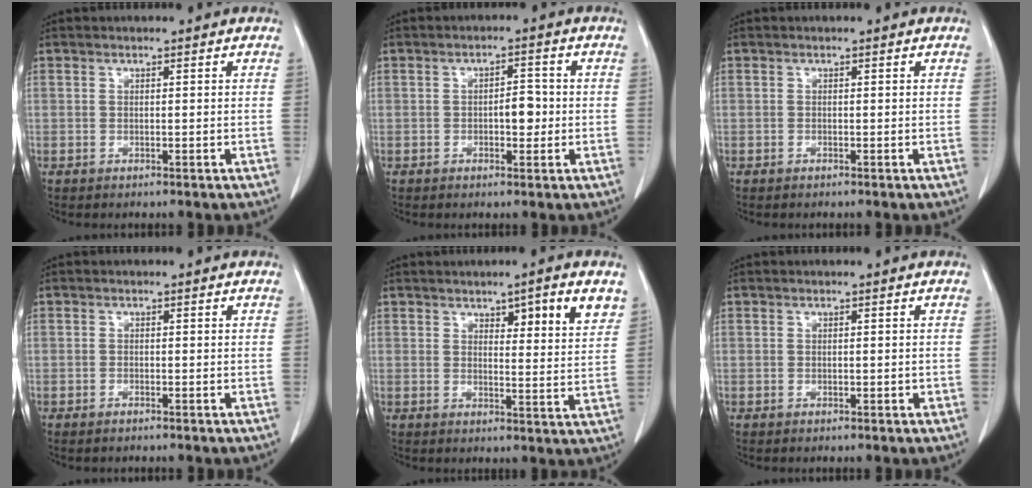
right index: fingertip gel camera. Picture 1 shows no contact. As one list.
[{"total": 3.2, "force": [-0.5, 1.5, 2.8], "torque": [-0.038, 0.005, -0.006]}, {"total": 0.0}, {"total": 0.8, "force": [-0.7, 0.2, 0.4], "torque": [-0.009, -0.001, -0.009]}, {"total": 7.4, "force": [4.3, 1.1, 5.9], "torque": [-0.076, -0.005, 0.059]}, {"total": 0.6, "force": [-0.2, 0.4, 0.4], "torque": [-0.005, 0.002, -0.003]}]